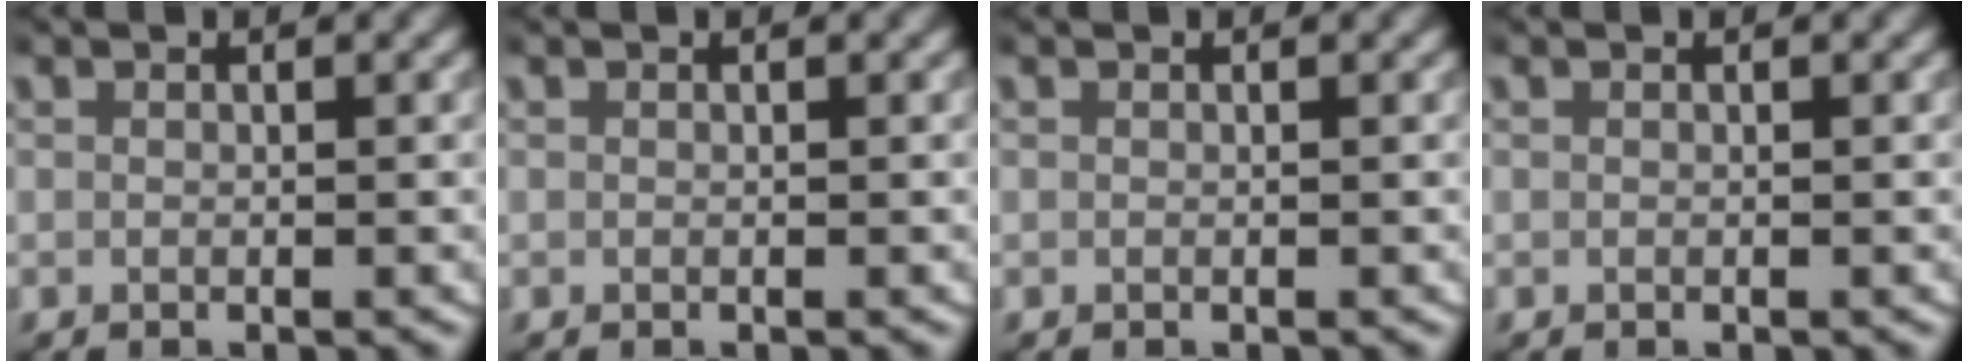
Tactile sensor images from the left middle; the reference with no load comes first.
{"total": 0.0}
{"total": 0.0}
{"total": 0.0}